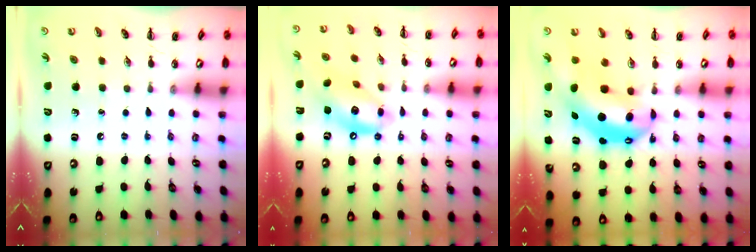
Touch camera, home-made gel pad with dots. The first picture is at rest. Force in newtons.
{"total": 14.0, "press": 13.7, "slide": 3.0}
{"total": 10.3, "press": 10.0, "slide": 2.6}